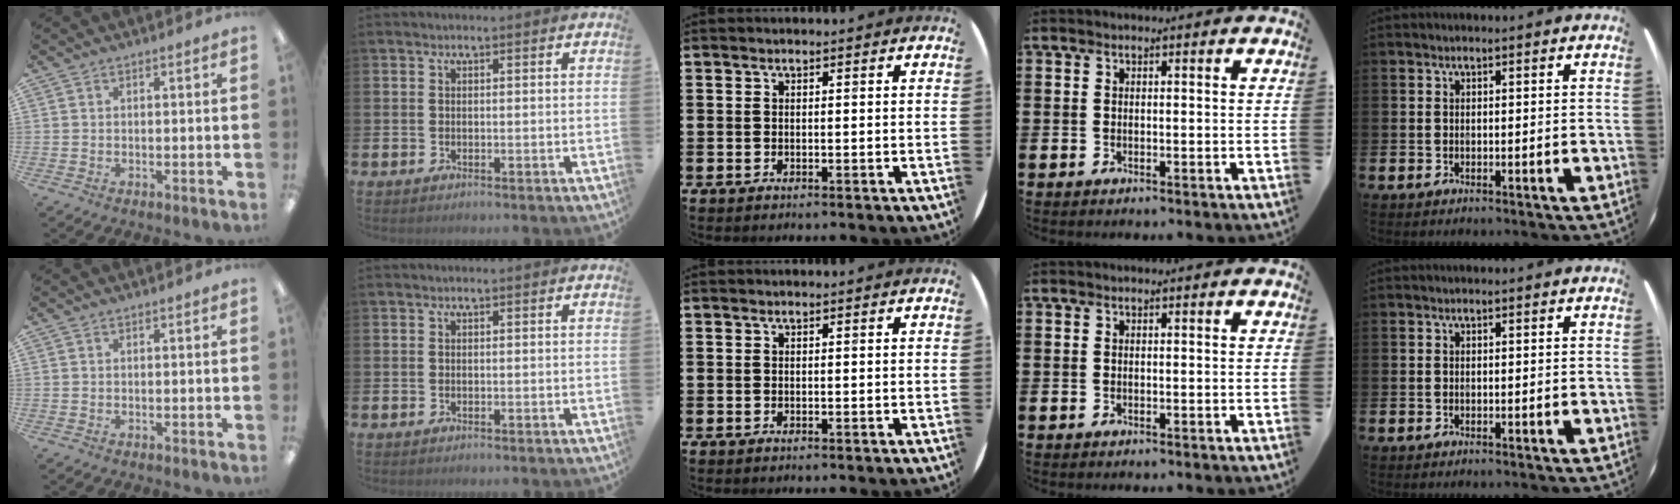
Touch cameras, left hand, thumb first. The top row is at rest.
{}